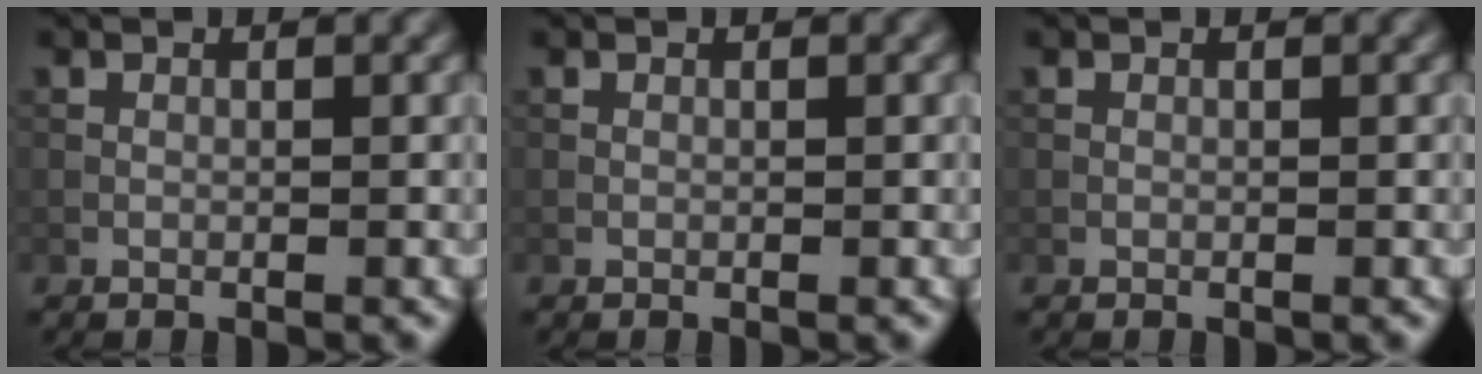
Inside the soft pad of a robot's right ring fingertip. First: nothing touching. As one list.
[{"total": 0.0}, {"total": 0.0}]